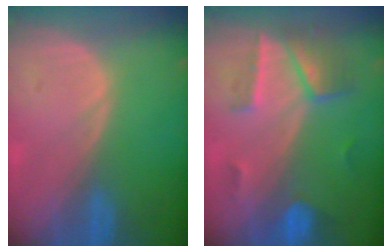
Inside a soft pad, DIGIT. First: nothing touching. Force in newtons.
{"total": 7.2, "press": 6.4, "slide": 3.4}